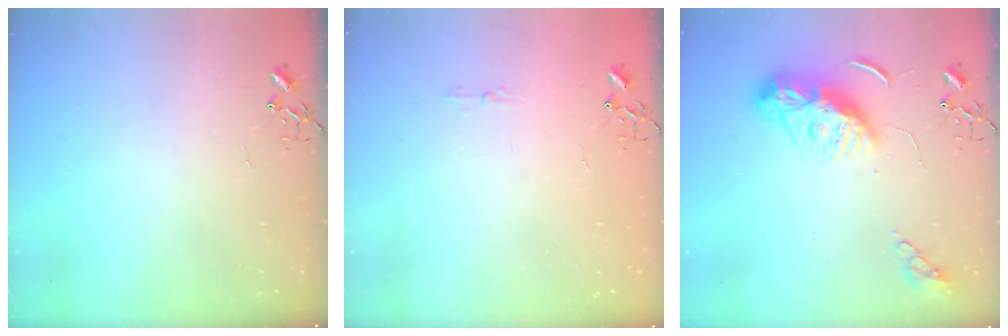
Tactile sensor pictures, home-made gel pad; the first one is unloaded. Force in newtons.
{"total": 4.0, "press": 3.9, "slide": 0.4}
{"total": 10.9, "press": 10.8, "slide": 1.0}